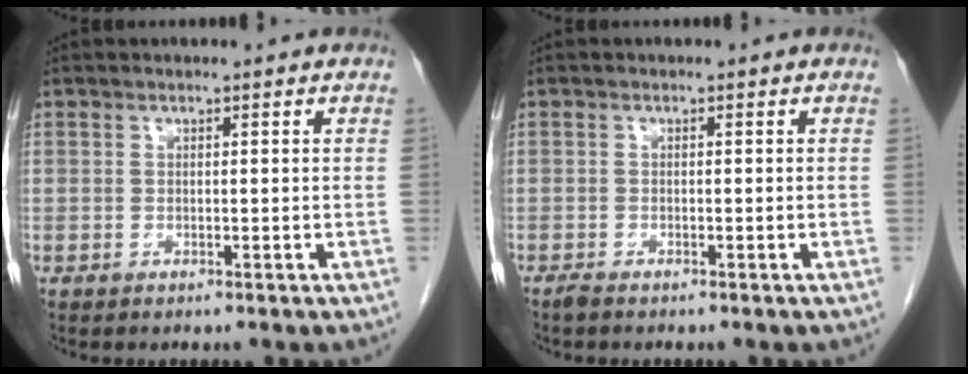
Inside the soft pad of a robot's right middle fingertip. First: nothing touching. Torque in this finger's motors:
{"motor_torque": [-0.02, 0.04, -0.04, -0.01]}